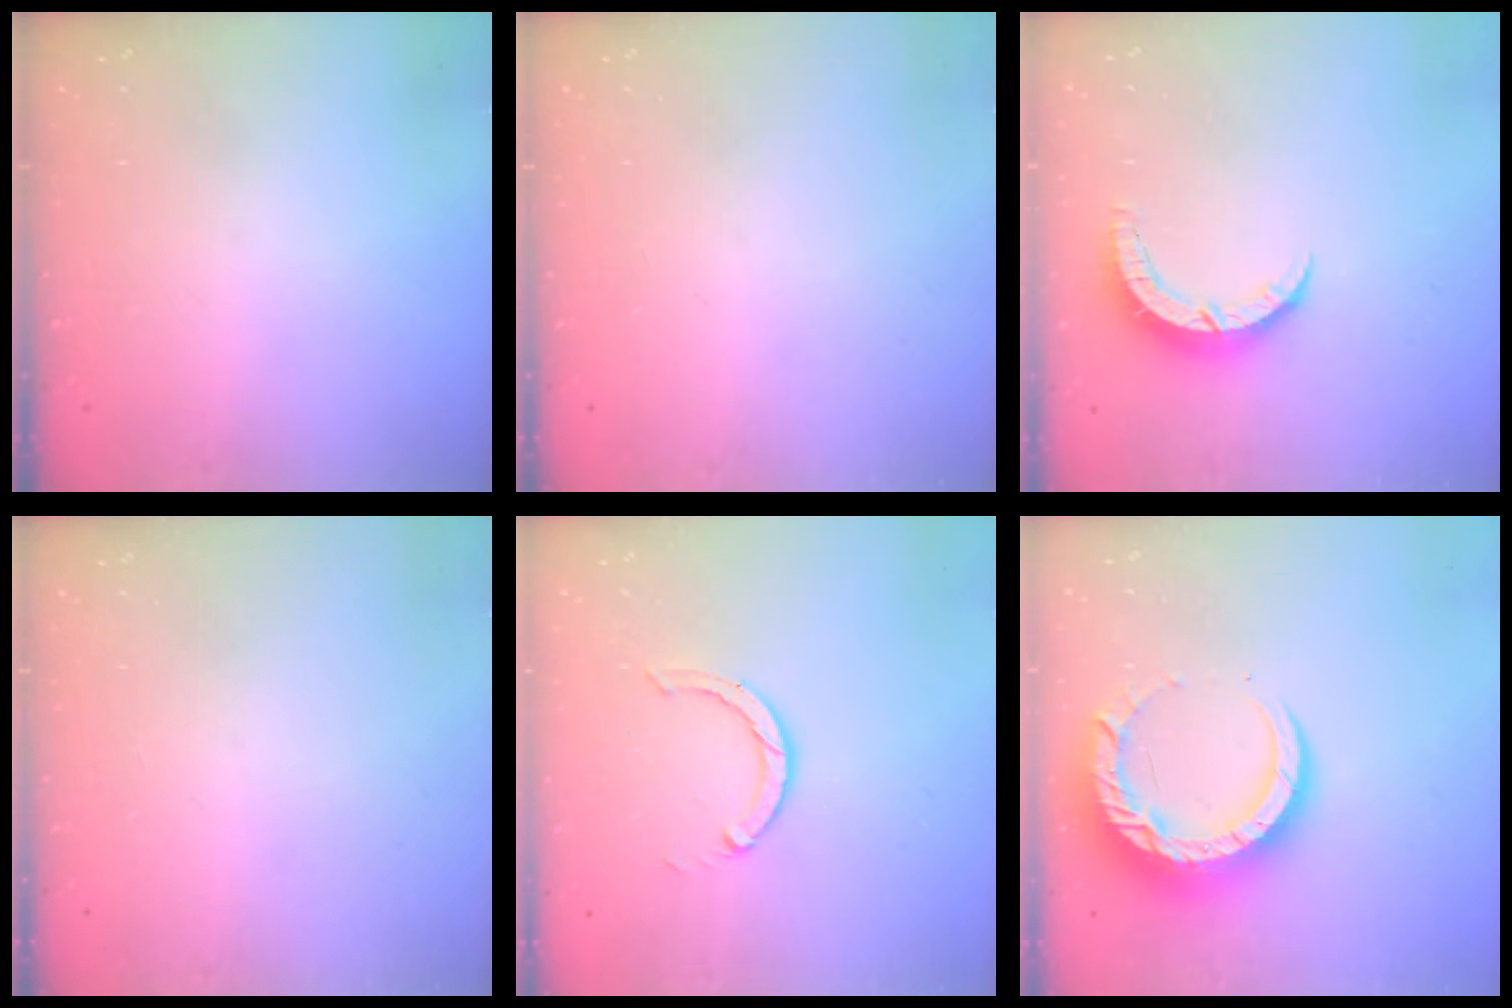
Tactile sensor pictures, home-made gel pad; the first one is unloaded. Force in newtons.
{"total": 0.0}
{"total": 6.0, "press": 6.0, "slide": 0.4}
{"total": 0.0}
{"total": 3.6, "press": 3.5, "slide": 0.5}
{"total": 13.5, "press": 13.4, "slide": 1.5}